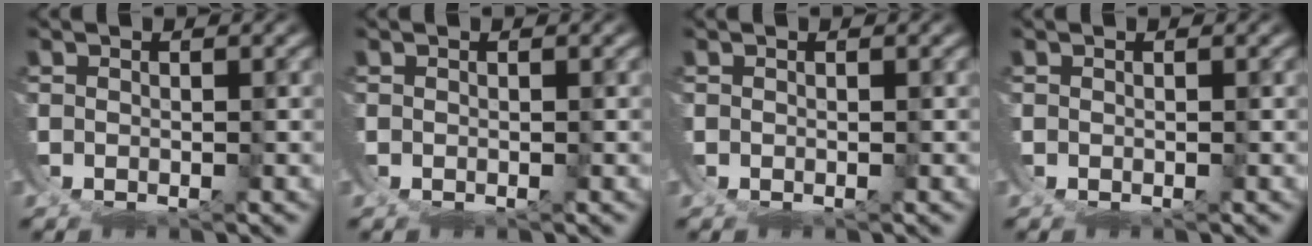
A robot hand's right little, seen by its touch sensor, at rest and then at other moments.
{"total": 0.0}
{"total": 0.0}
{"total": 0.0}